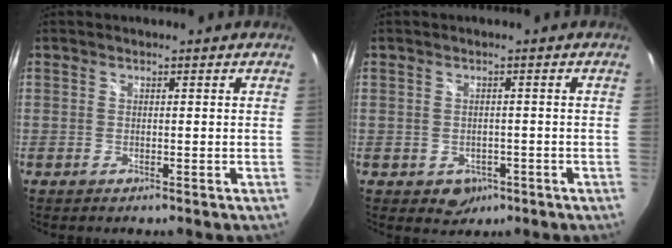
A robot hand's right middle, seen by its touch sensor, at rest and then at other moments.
{"total": 3.7, "force": [-1.5, 3.1, 1.4], "torque": [-0.033, -0.003, -0.009]}